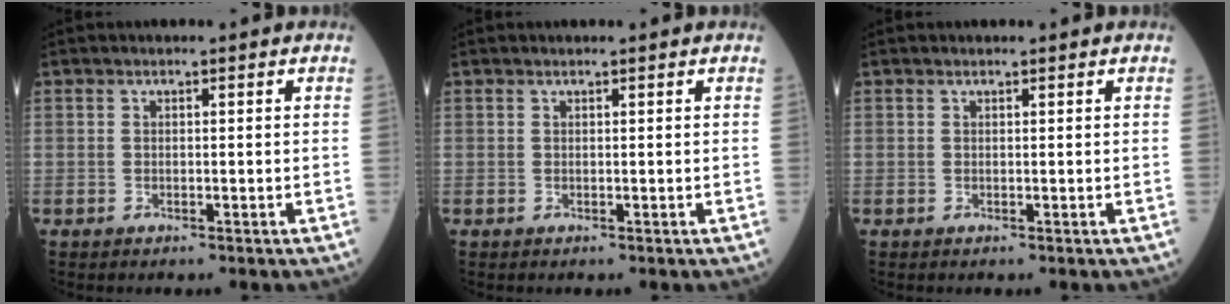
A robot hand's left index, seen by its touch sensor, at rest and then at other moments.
{"total": 0.0}
{"total": 0.0}